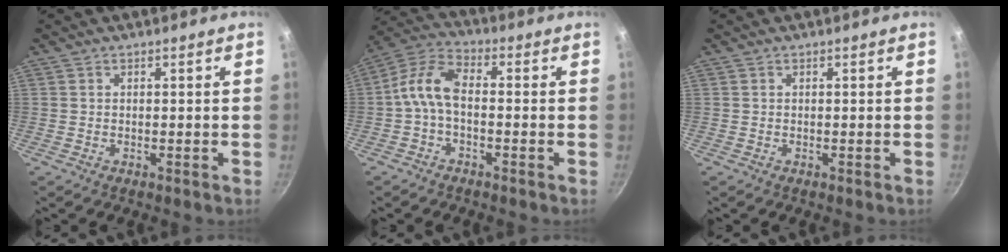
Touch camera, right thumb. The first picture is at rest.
{"total": 8.1, "force": [-1.3, 4.3, 6.7], "torque": [-0.140, 0.037, -0.040]}
{"total": 0.0}